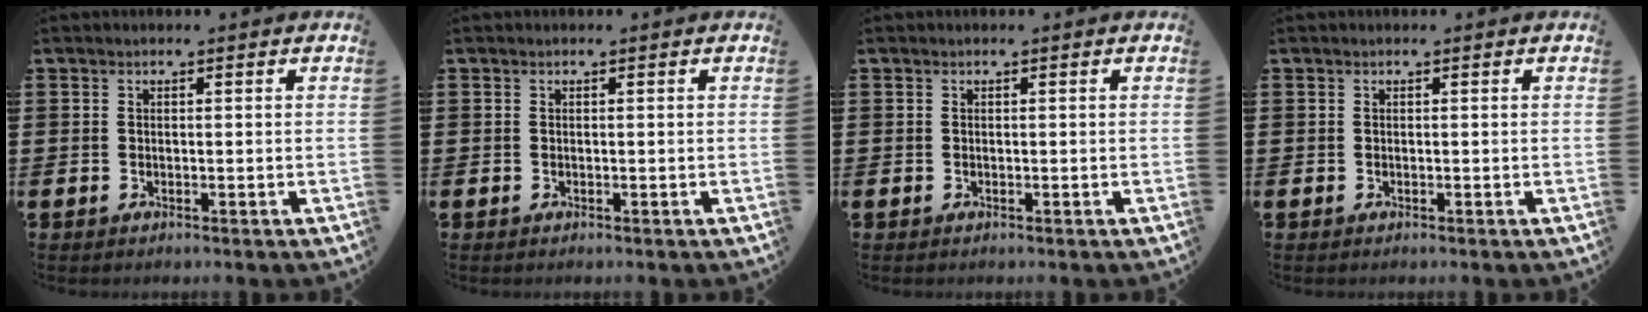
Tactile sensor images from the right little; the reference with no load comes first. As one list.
[{"total": 0.0}, {"total": 0.0}, {"total": 0.0}]